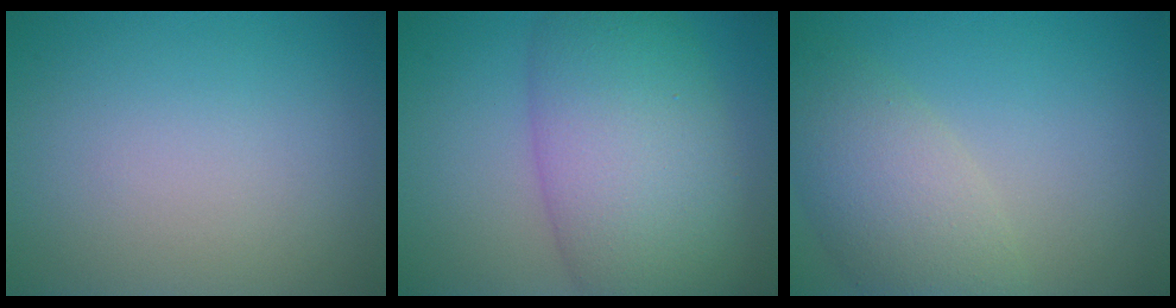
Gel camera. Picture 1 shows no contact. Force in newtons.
{"total": 10.1, "press": 10.1, "slide": 0.3}
{"total": 5.4, "press": 5.4, "slide": 0.4}